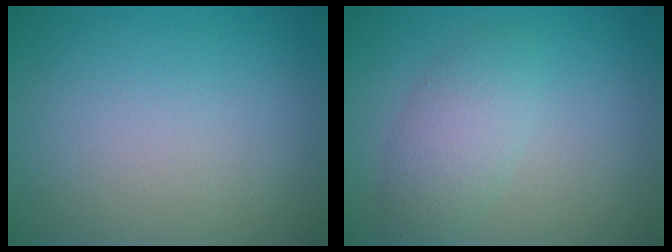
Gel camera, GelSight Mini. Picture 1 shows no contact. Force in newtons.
{"total": 3.1, "press": 3.1, "slide": 0.1}